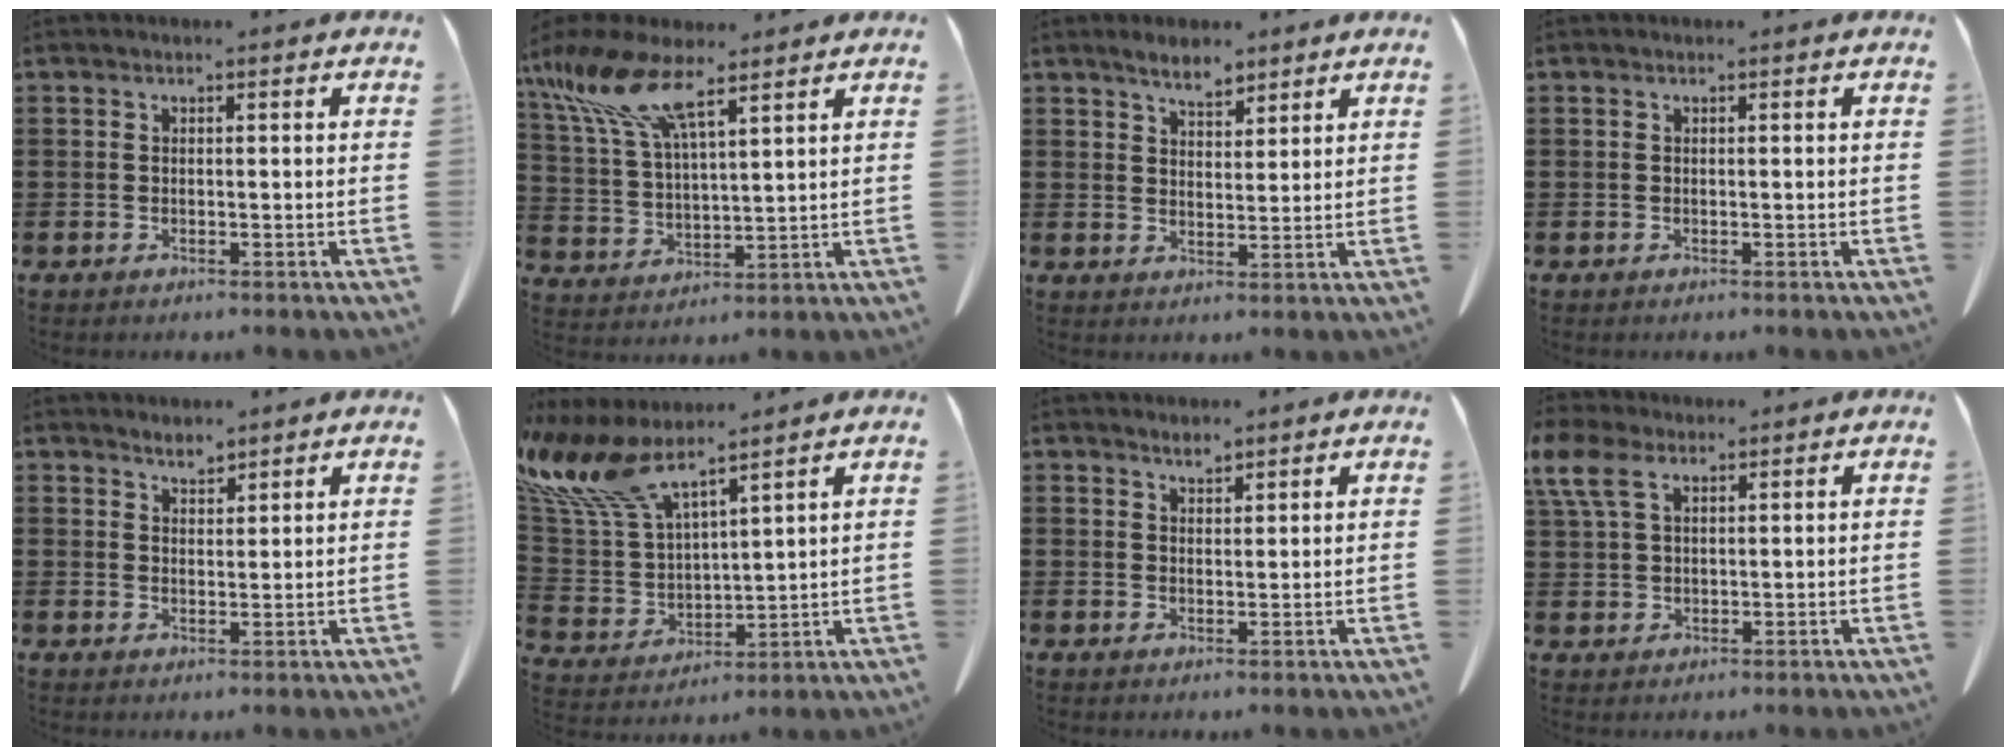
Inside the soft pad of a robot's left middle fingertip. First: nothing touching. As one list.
[{"total": 11.8, "force": [7.9, 3.4, 8.1], "torque": [-0.199, -0.026, 0.138]}, {"total": 3.9, "force": [3.4, 1.4, 1.4], "torque": [-0.036, 0.000, 0.063]}, {"total": 0.0}, {"total": 2.3, "force": [2.2, 0.5, 0.1], "torque": [-0.007, -0.002, 0.042]}, {"total": 12.0, "force": [9.0, 3.3, 7.1], "torque": [-0.181, -0.038, 0.161]}, {"total": 1.9, "force": [1.8, 0.4, 0.3], "torque": [-0.009, 0.003, 0.034]}, {"total": 5.9, "force": [3.4, 3.2, 3.6], "torque": [-0.099, 0.005, 0.061]}]